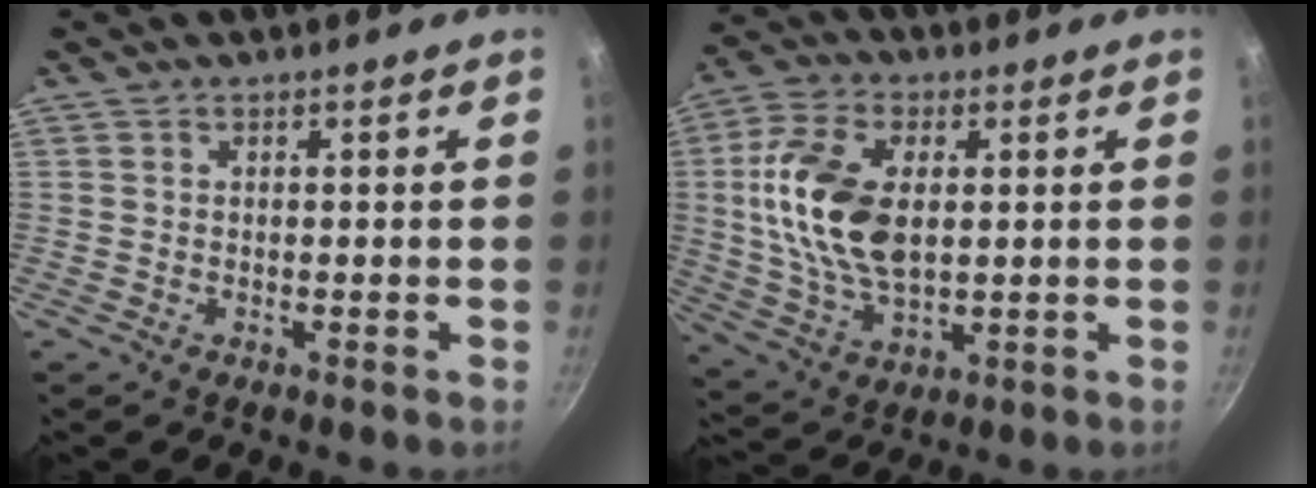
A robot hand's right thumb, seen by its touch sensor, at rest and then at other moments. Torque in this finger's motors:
{"motor_torque": [2.02, 2.17, 1.79, -0.03, 0.20]}